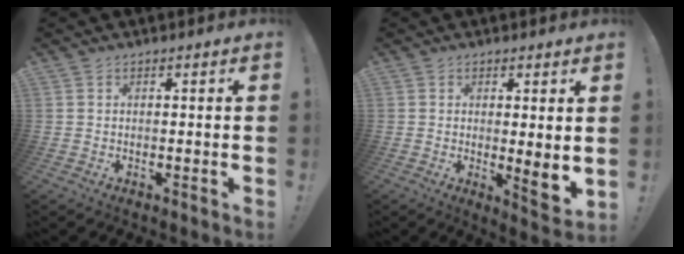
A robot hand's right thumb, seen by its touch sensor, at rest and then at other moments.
{"total": 5.3, "force": [1.5, 0.7, 5.1], "torque": [-0.050, -0.031, 0.028]}